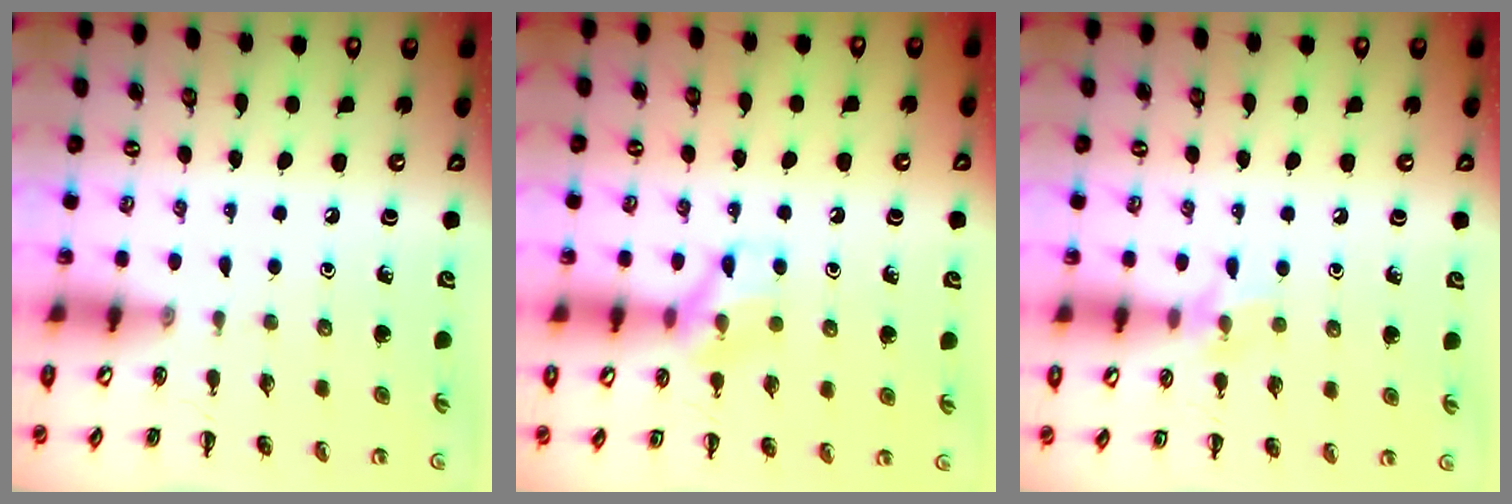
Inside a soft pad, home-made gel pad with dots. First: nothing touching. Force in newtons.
{"total": 9.6, "press": 9.5, "slide": 1.0}
{"total": 6.8, "press": 6.6, "slide": 1.6}